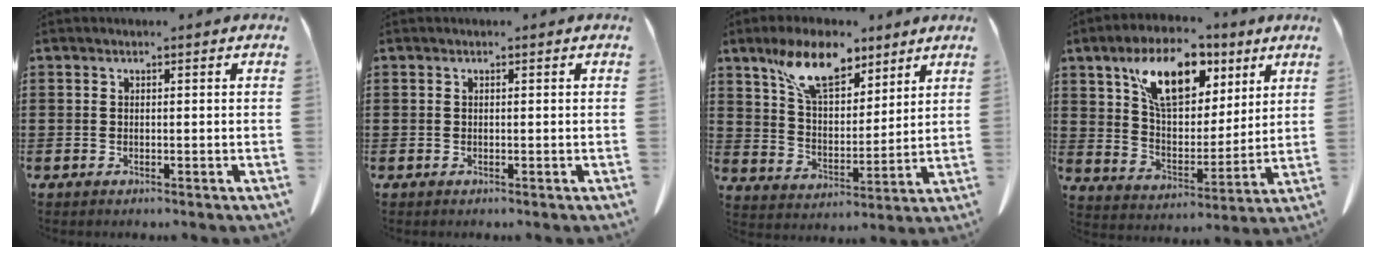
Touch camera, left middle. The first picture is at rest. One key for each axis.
{"total": 0.0}
{"total": 10.4, "fx": 7.4, "fy": 4.6, "fz": 5.6, "tx": -0.118, "ty": -0.015, "tz": 0.136}
{"total": 12.6, "fx": 6.8, "fy": 6.7, "fz": 8.2, "tx": -0.161, "ty": 0.001, "tz": 0.124}